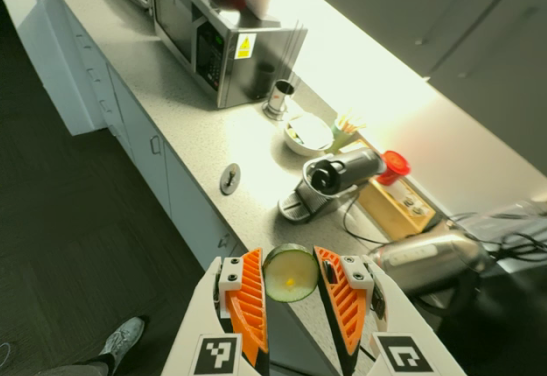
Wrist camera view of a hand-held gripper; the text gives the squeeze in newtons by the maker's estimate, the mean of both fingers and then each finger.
{"total": 11.0, "left": 11.4, "right": 10.7}